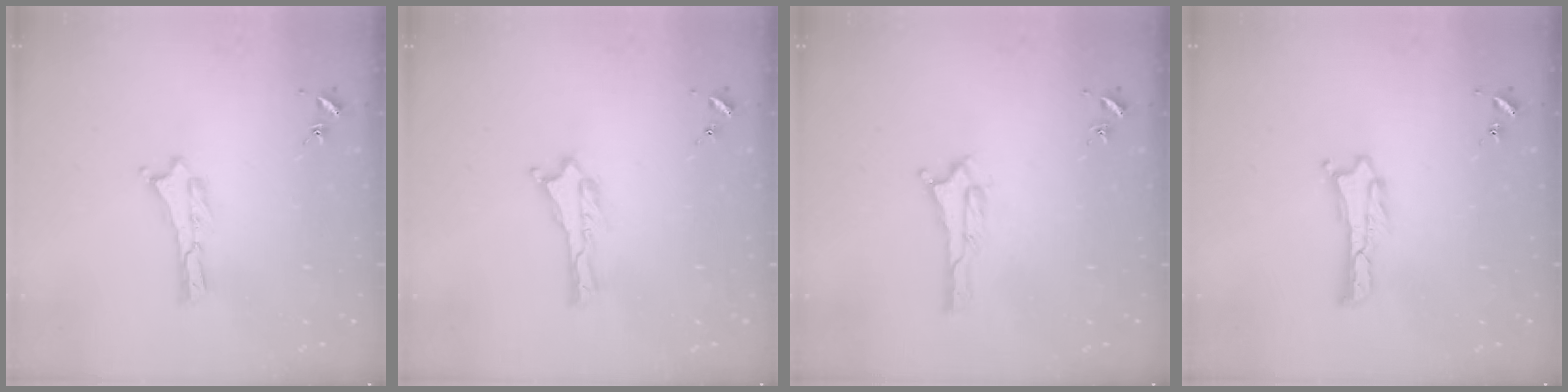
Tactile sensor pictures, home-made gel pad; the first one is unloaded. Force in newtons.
{"total": 0.0}
{"total": 0.6, "press": 0.6, "slide": 0.1}
{"total": 0.0}